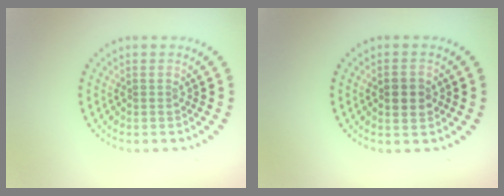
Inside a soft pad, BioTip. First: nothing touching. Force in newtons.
{"total": 2.5, "press": 2.5, "slide": 0.2}